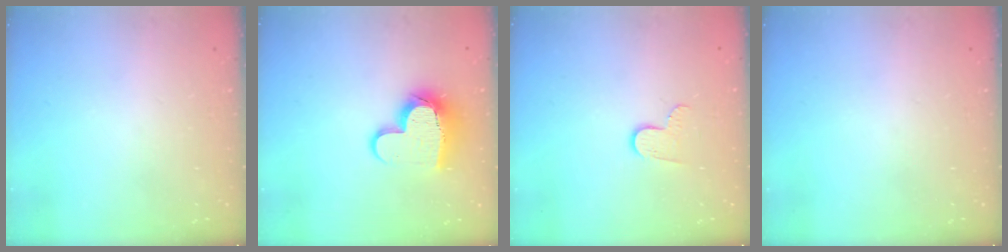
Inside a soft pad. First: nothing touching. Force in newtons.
{"total": 12.0, "press": 12.0, "slide": 1.1}
{"total": 5.7, "press": 5.7, "slide": 0.5}
{"total": 0.0}